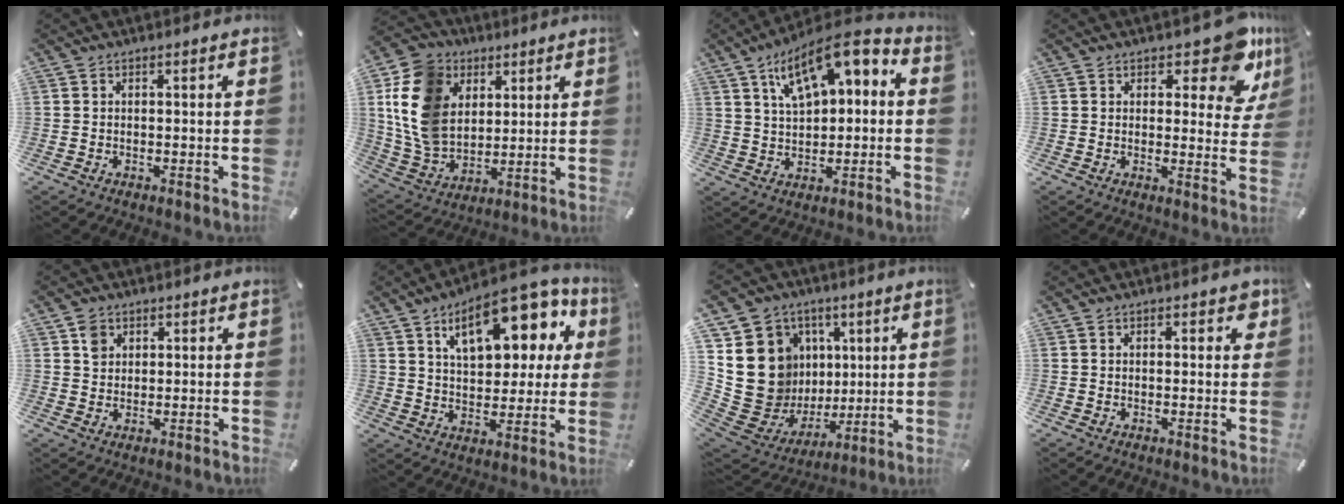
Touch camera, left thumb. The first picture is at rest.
{"total": 15.7, "force": [4.6, 12.7, 8.1], "torque": [-0.200, -0.012, 0.086]}
{"total": 12.6, "force": [6.3, 7.0, 8.4], "torque": [-0.134, -0.024, 0.114]}
{"total": 10.8, "force": [7.0, 4.8, 6.7], "torque": [-0.063, -0.050, 0.118]}
{"total": 3.1, "force": [1.4, 2.7, 0.9], "torque": [-0.005, -0.003, 0.022]}
{"total": 18.9, "force": [9.0, 9.9, 13.4], "torque": [-0.196, -0.030, 0.147]}
{"total": 18.4, "force": [2.8, 17.2, 6.0], "torque": [-0.088, -0.042, 0.092]}
{"total": 2.3, "force": [0.8, 1.3, 1.7], "torque": [-0.013, -0.002, 0.007]}